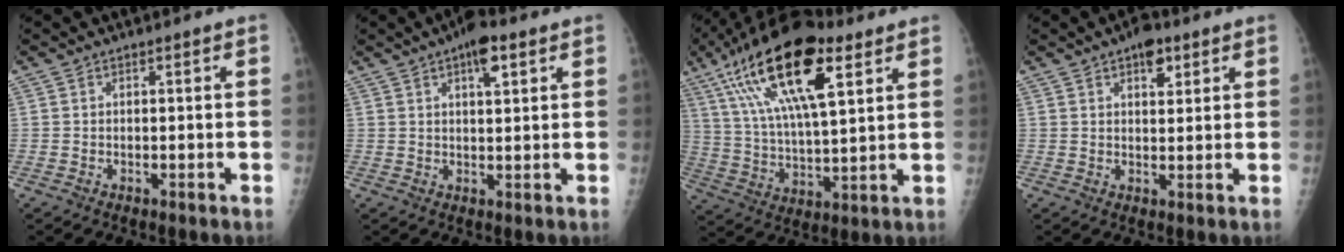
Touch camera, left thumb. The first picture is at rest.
{"total": 5.8, "force": [3.1, 2.2, 4.5], "torque": [-0.057, -0.006, 0.042]}
{"total": 22.4, "force": [10.8, 7.9, 18.0], "torque": [-0.325, -0.012, 0.189]}
{"total": 4.9, "force": [2.8, 2.5, 3.2], "torque": [-0.026, -0.011, 0.037]}